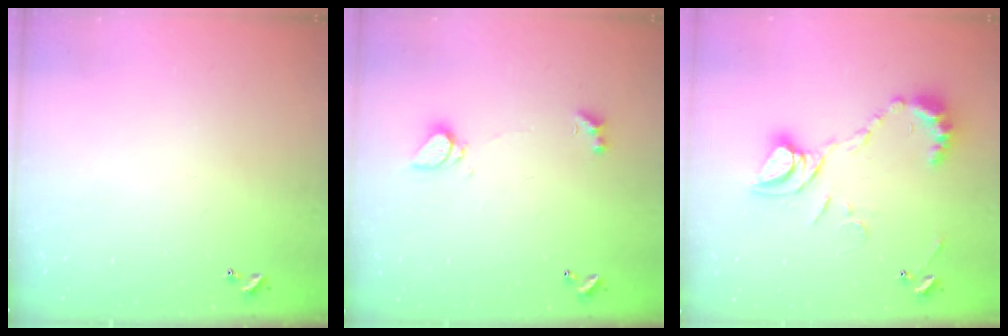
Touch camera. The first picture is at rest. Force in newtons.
{"total": 2.1, "press": 2.0, "slide": 0.6}
{"total": 13.1, "press": 13.0, "slide": 1.2}